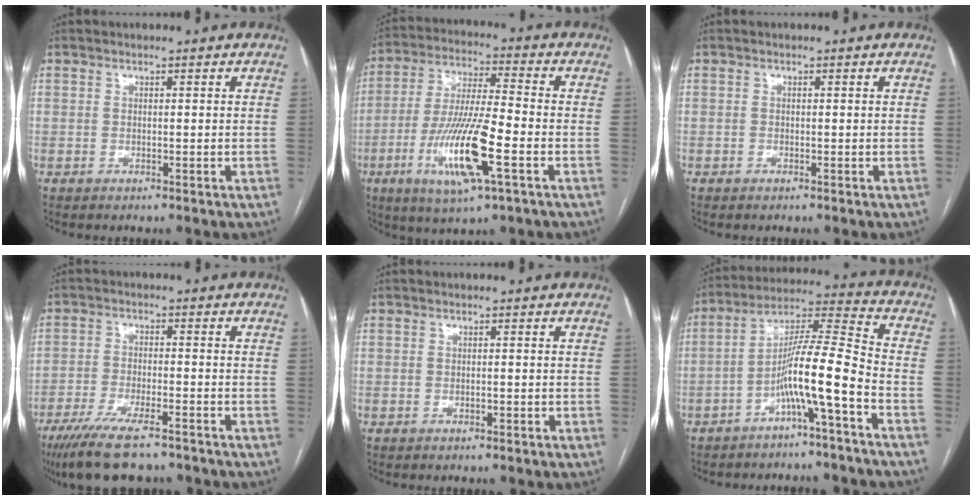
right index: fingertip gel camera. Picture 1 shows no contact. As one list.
[{"total": 14.8, "force": [-5.2, 1.5, 13.8], "torque": [-0.275, -0.017, -0.093]}, {"total": 0.0}, {"total": 11.6, "force": [-8.9, 2.3, 7.1], "torque": [-0.124, -0.027, -0.146]}, {"total": 0.6, "force": [-0.3, 0.1, 0.5], "torque": [-0.012, 0.000, -0.003]}, {"total": 10.9, "force": [-4.9, -0.7, 9.7], "torque": [-0.172, 0.018, -0.090]}]